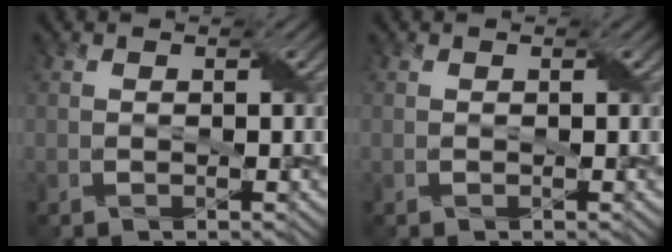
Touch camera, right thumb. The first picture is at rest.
{"total": 0.0}